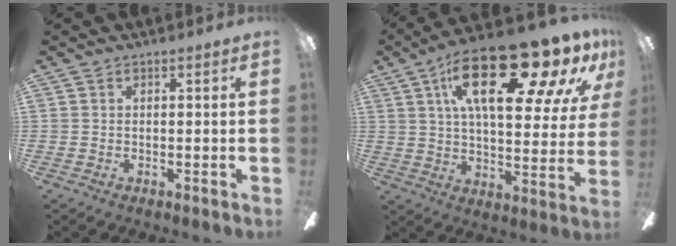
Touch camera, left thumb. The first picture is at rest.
{"total": 26.2, "force": [14.4, 9.7, 19.6], "torque": [-0.300, -0.067, 0.228]}